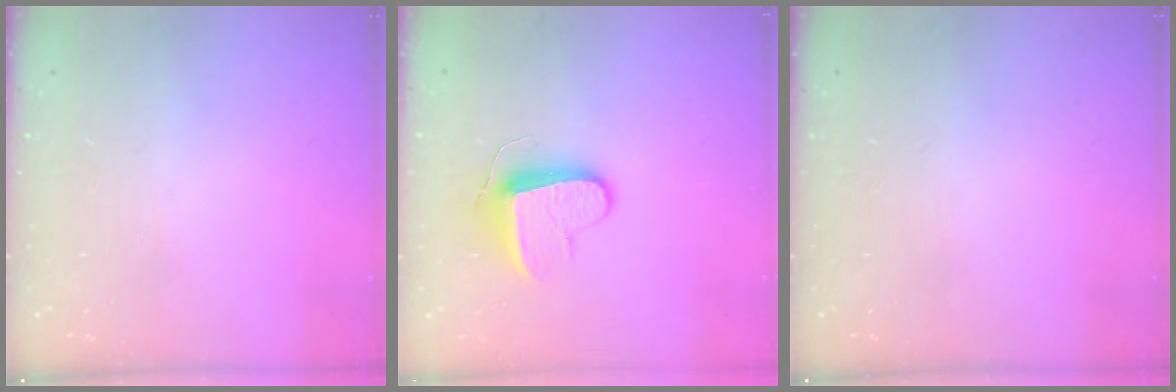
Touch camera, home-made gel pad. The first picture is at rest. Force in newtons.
{"total": 9.2, "press": 9.2, "slide": 0.3}
{"total": 0.0}